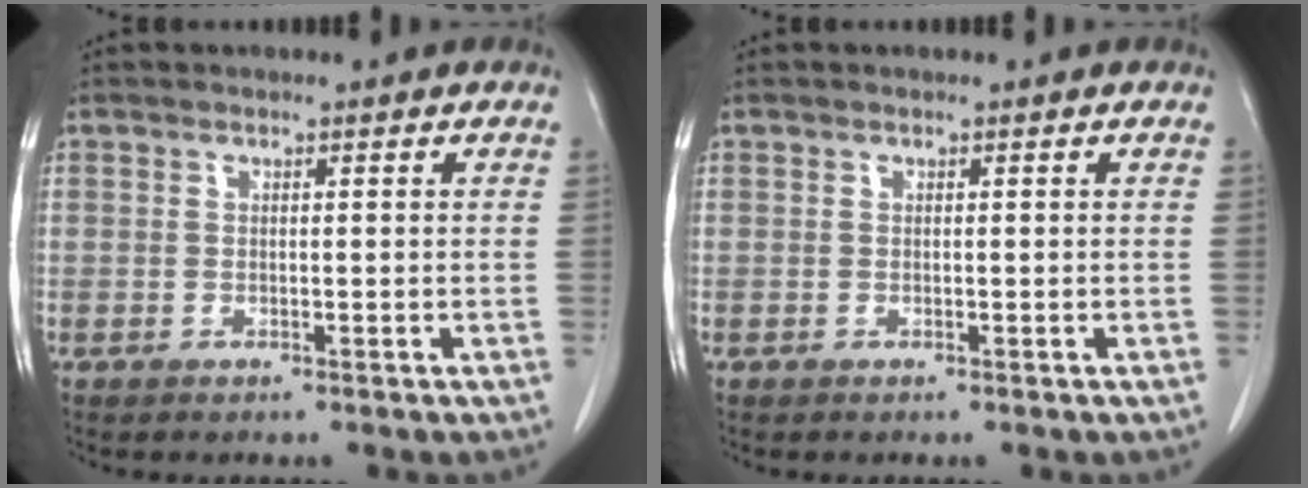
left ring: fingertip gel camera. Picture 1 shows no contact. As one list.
[{"total": 0.0}]